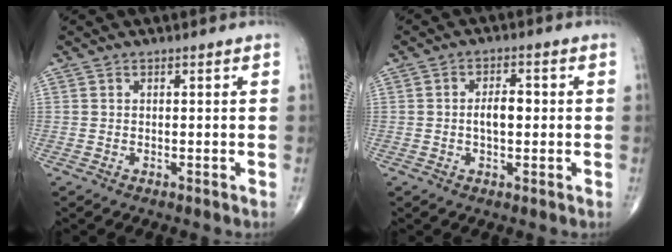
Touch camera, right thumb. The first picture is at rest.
{"total": 4.3, "force": [-0.1, 2.2, 3.7], "torque": [-0.061, 0.008, -0.004]}